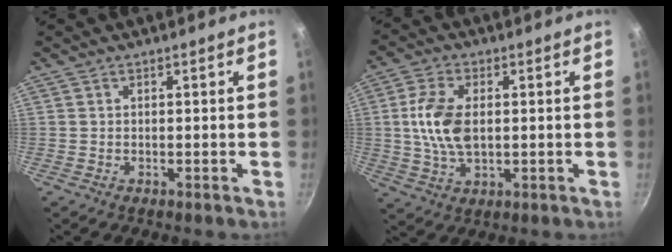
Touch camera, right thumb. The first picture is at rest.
{"total": 9.9, "force": [0.9, 5.7, 8.1], "torque": [-0.158, 0.003, 0.016]}